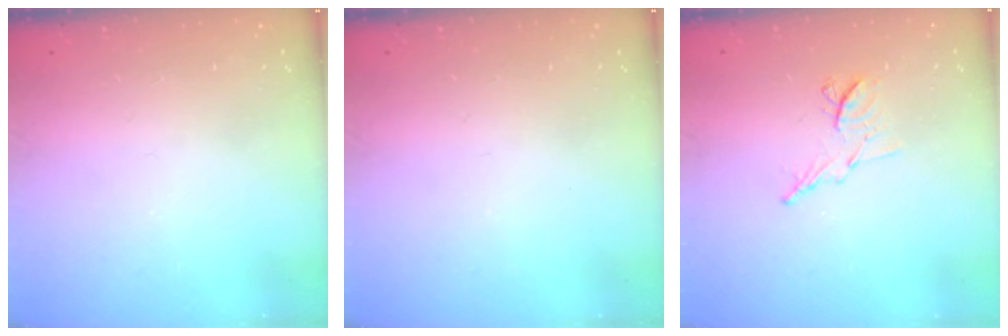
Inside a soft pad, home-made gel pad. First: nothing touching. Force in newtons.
{"total": 0.0}
{"total": 7.6, "press": 7.5, "slide": 1.1}